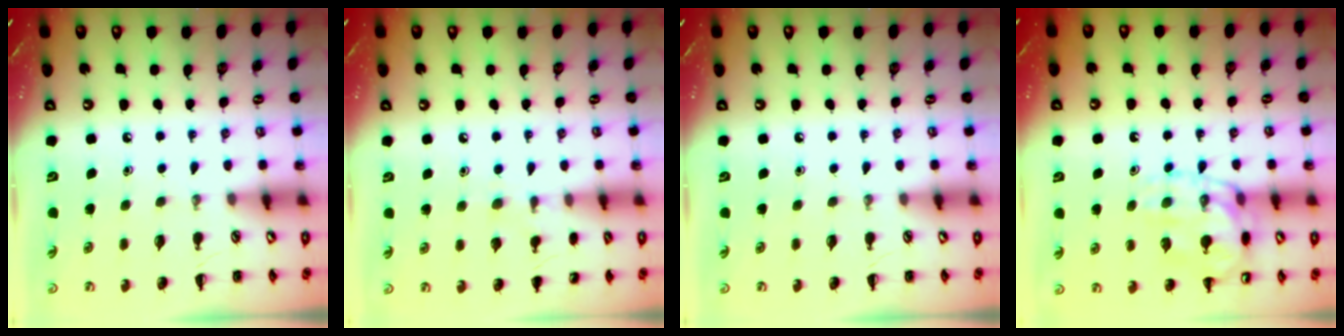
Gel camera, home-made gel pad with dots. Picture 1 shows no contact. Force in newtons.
{"total": 6.3, "press": 6.1, "slide": 1.8}
{"total": 0.0}
{"total": 14.5, "press": 14.4, "slide": 1.7}